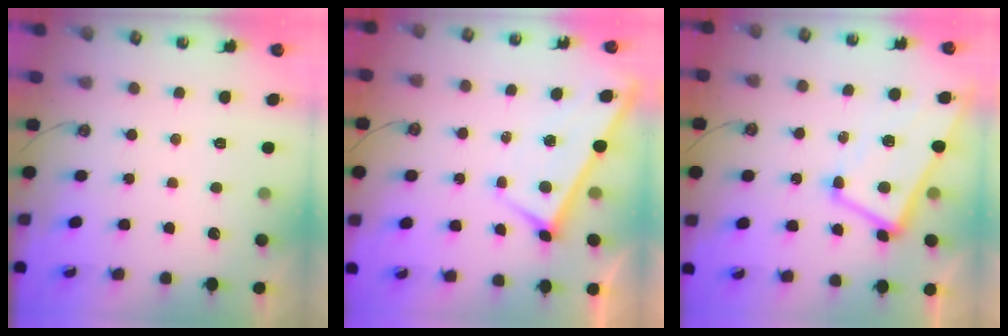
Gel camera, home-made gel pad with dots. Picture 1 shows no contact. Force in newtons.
{"total": 1.3, "press": 1.3, "slide": 0.5}
{"total": 1.2, "press": 0.9, "slide": 0.9}